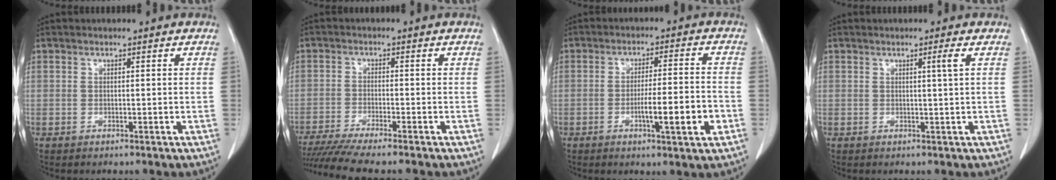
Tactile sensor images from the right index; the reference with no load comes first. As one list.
[{"total": 9.4, "force": [-8.1, -0.7, 4.7], "torque": [-0.066, -0.022, -0.131]}, {"total": 8.1, "force": [-2.7, 0.3, 7.6], "torque": [-0.118, -0.002, -0.042]}, {"total": 1.3, "force": [0.5, -0.5, 1.1], "torque": [-0.022, -0.004, 0.011]}]